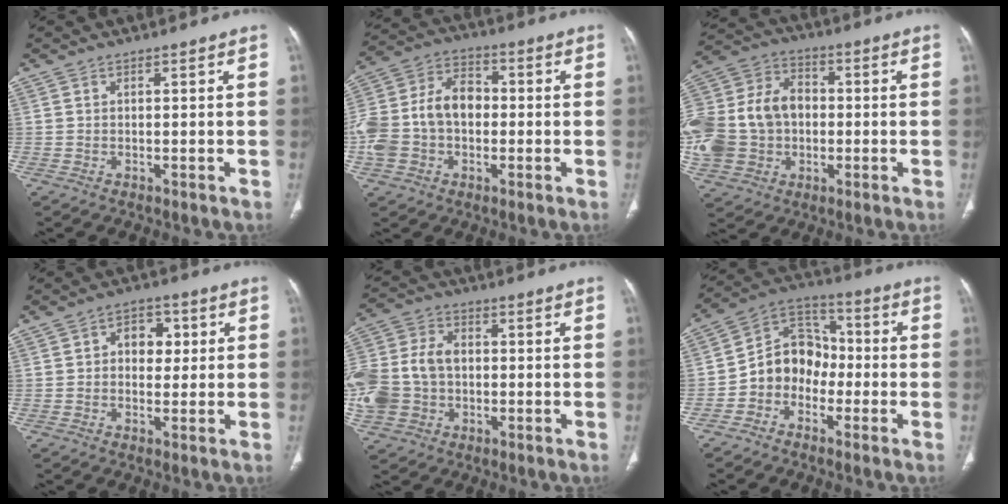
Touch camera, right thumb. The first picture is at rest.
{"total": 15.4, "force": [-1.4, 11.0, 10.7], "torque": [-0.211, 0.043, -0.028]}
{"total": 20.9, "force": [-1.1, 16.6, 12.6], "torque": [-0.273, 0.036, -0.010]}
{"total": 6.5, "force": [1.2, 4.7, 4.3], "torque": [-0.027, 0.006, 0.014]}
{"total": 16.5, "force": [-1.2, 12.9, 10.3], "torque": [-0.235, 0.024, -0.016]}
{"total": 11.1, "force": [-2.7, 9.2, 5.6], "torque": [-0.057, 0.048, -0.063]}